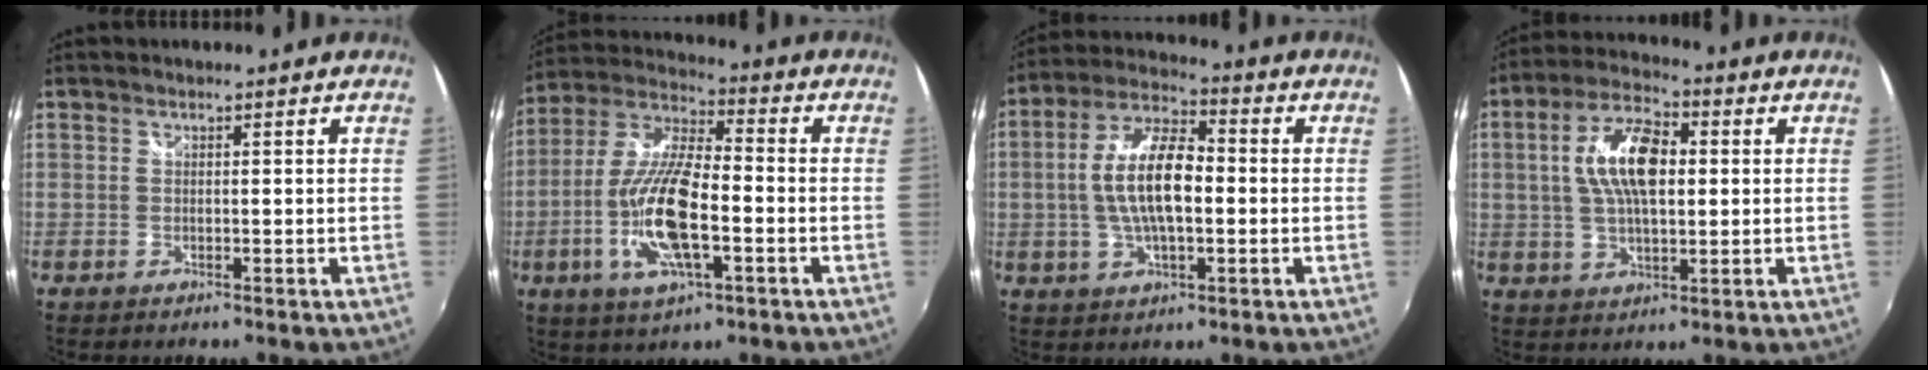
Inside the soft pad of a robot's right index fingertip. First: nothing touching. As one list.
[{"total": 16.0, "force": [-4.4, 5.3, 14.4], "torque": [-0.299, -0.009, -0.084]}, {"total": 12.5, "force": [-0.7, 4.9, 11.4], "torque": [-0.228, 0.012, -0.016]}, {"total": 12.0, "force": [1.7, 5.5, 10.5], "torque": [-0.201, 0.018, 0.026]}]